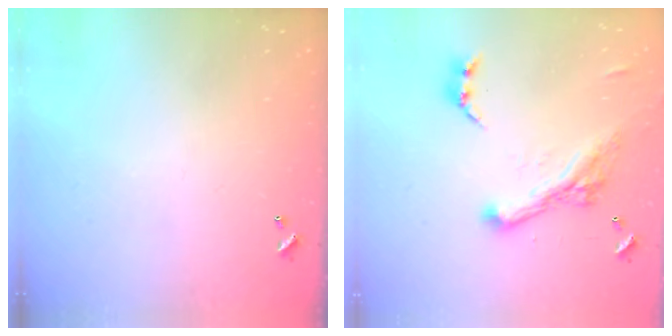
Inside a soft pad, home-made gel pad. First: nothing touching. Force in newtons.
{"total": 5.6, "press": 5.3, "slide": 1.6}